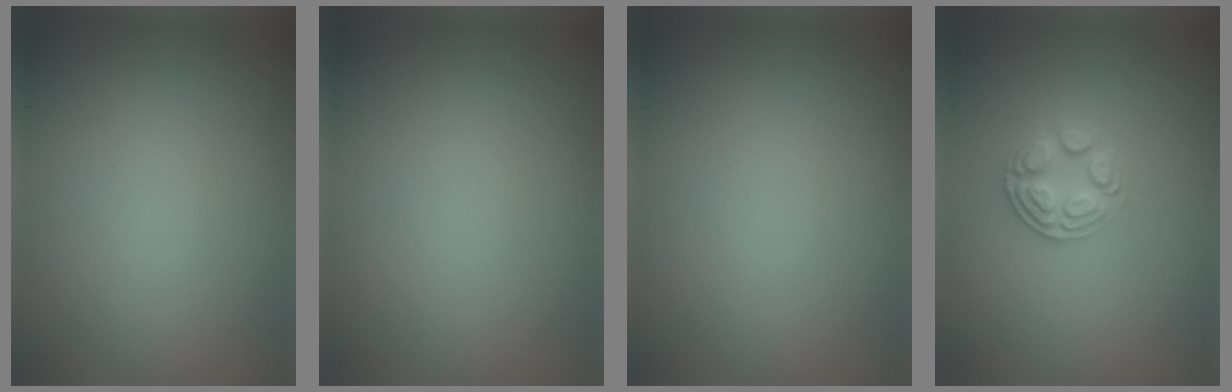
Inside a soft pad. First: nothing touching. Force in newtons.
{"total": 0.0}
{"total": 0.0}
{"total": 2.7, "press": 2.4, "slide": 1.2}